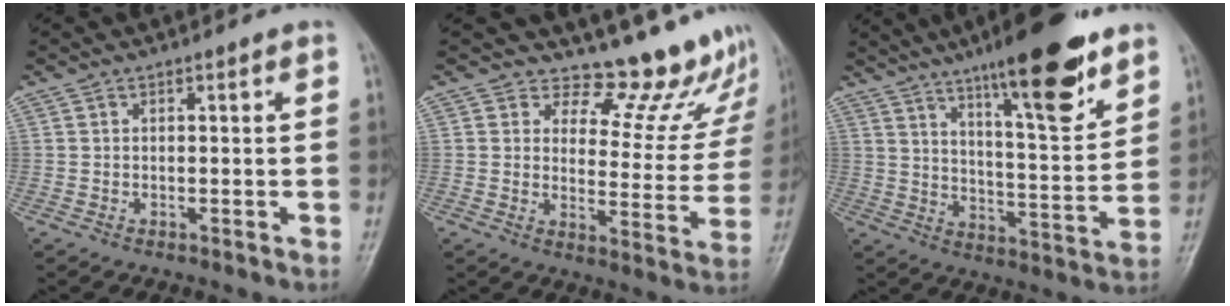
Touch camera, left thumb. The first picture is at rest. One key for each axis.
{"total": 13.0, "fx": 12.1, "fy": 4.3, "fz": 1.8, "tx": 0.020, "ty": -0.126, "tz": 0.136}
{"total": 18.4, "fx": 11.8, "fy": 4.1, "fz": 13.5, "tx": -0.177, "ty": -0.063, "tz": 0.188}